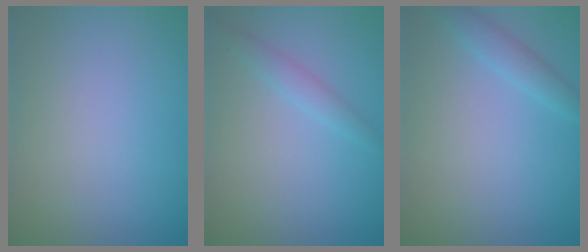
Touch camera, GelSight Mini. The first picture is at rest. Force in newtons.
{"total": 1.4, "press": 1.4, "slide": 0.1}
{"total": 1.8, "press": 1.8, "slide": 0.2}